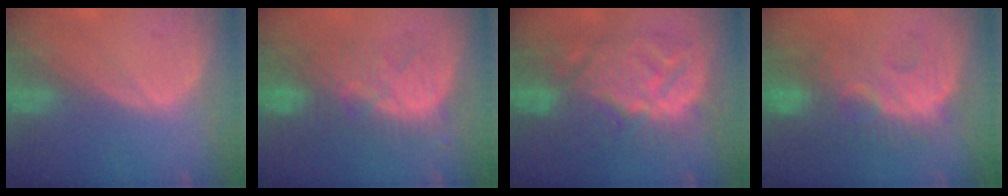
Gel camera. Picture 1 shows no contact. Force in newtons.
{"total": 8.3, "press": 8.1, "slide": 2.0}
{"total": 11.0, "press": 10.9, "slide": 0.8}
{"total": 9.3, "press": 9.1, "slide": 1.9}